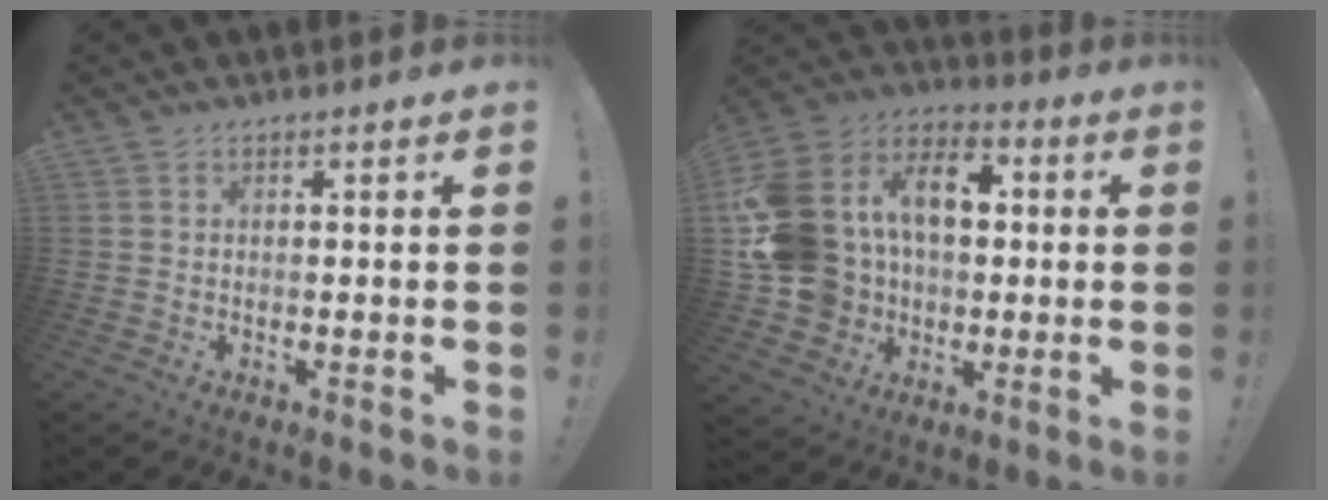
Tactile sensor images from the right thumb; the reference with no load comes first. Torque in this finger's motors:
{"motor_torque": [2.32, 2.69, 2.02, -0.04, 0.50]}